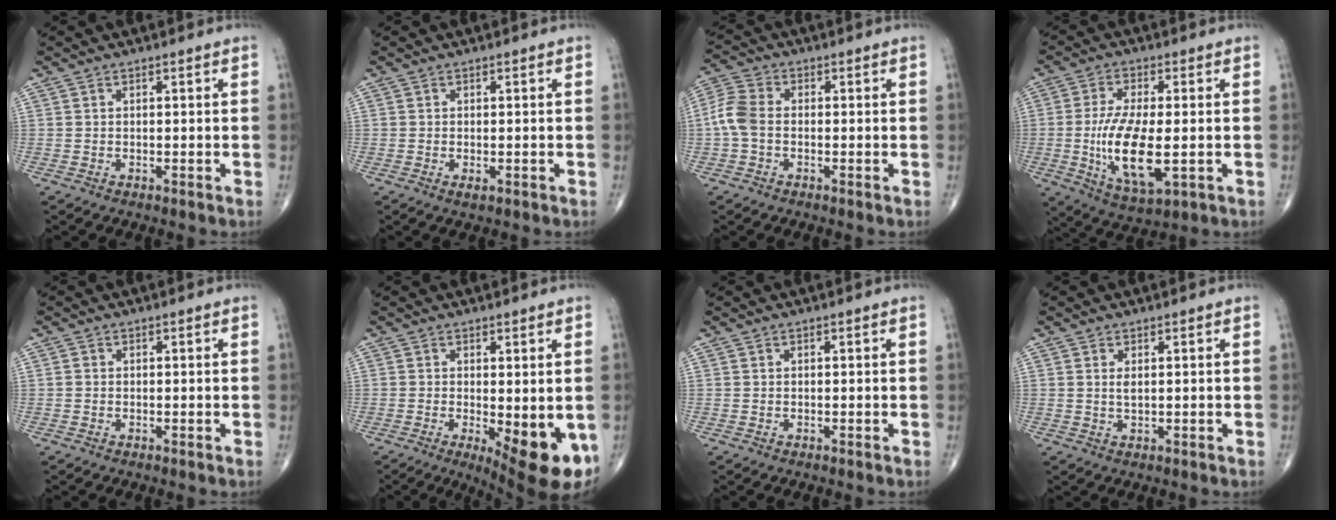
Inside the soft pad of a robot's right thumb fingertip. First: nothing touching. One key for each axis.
{"total": 1.0, "fx": -0.4, "fy": 0.3, "fz": 0.8, "tx": -0.014, "ty": -0.004, "tz": -0.006}
{"total": 5.8, "fx": -0.7, "fy": 3.8, "fz": 4.3, "tx": -0.101, "ty": 0.015, "tz": -0.025}
{"total": 13.5, "fx": -1.9, "fy": 5.0, "fz": 12.4, "tx": -0.240, "ty": -0.018, "tz": -0.027}
{"total": 0.5, "fx": -0.1, "fy": 0.5, "fz": 0.2, "tx": -0.002, "ty": 0.001, "tz": -0.003}
{"total": 11.5, "fx": -3.2, "fy": 3.8, "fz": 10.4, "tx": -0.125, "ty": -0.023, "tz": -0.033}
{"total": 0.0}
{"total": 1.5, "fx": 0.5, "fy": 0.5, "fz": 1.3, "tx": -0.026, "ty": -0.004, "tz": 0.013}